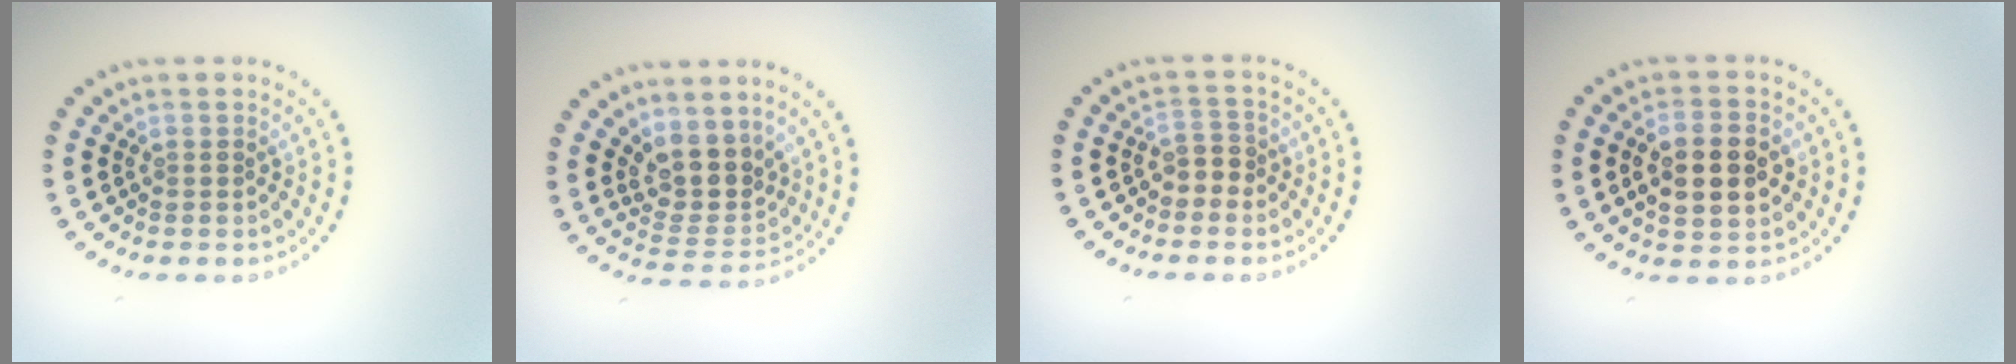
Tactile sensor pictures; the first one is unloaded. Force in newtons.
{"total": 3.8, "press": 3.1, "slide": 2.2}
{"total": 1.8, "press": 1.6, "slide": 0.9}
{"total": 5.2, "press": 5.2, "slide": 0.2}